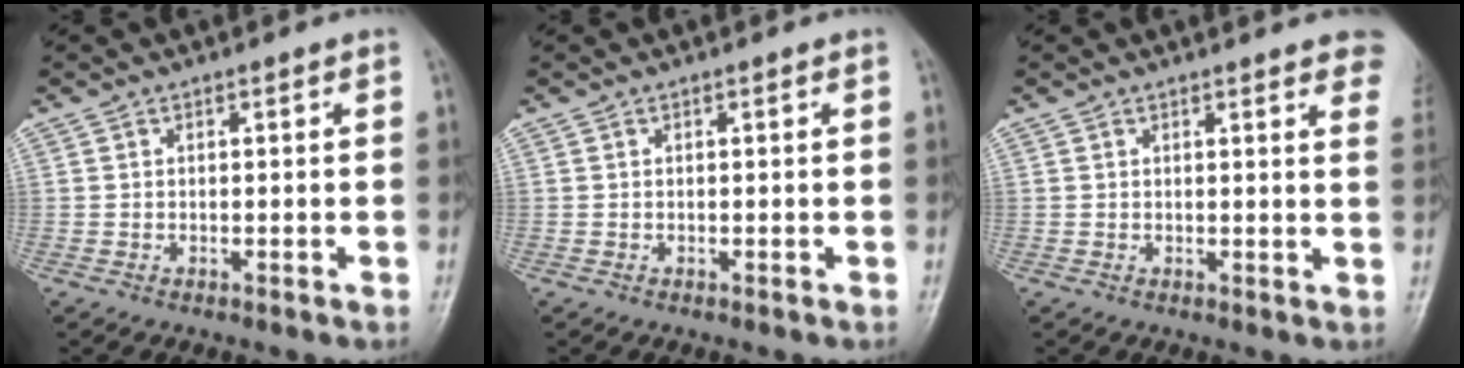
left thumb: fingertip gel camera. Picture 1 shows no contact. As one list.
[{"total": 0.0}, {"total": 7.8, "force": [6.0, 1.8, 4.8], "torque": [-0.035, -0.016, 0.055]}]